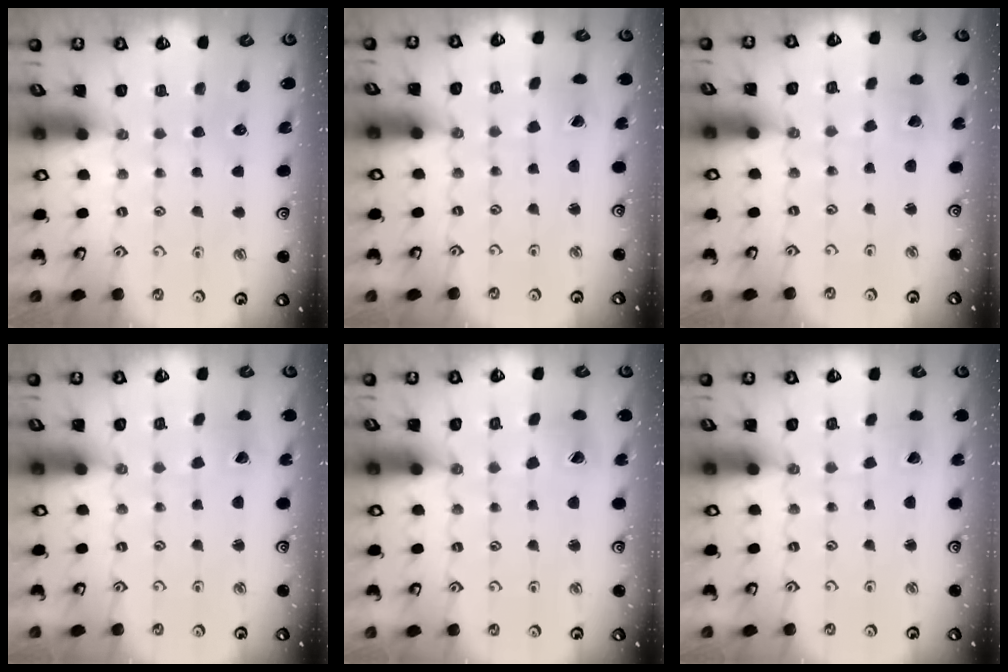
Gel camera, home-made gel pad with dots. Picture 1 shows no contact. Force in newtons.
{"total": 0.7, "press": 0.7, "slide": 0.1}
{"total": 1.9, "press": 1.9, "slide": 0.2}
{"total": 2.6, "press": 2.6, "slide": 0.3}
{"total": 5.2, "press": 5.2, "slide": 0.2}
{"total": 1.9, "press": 1.9, "slide": 0.1}